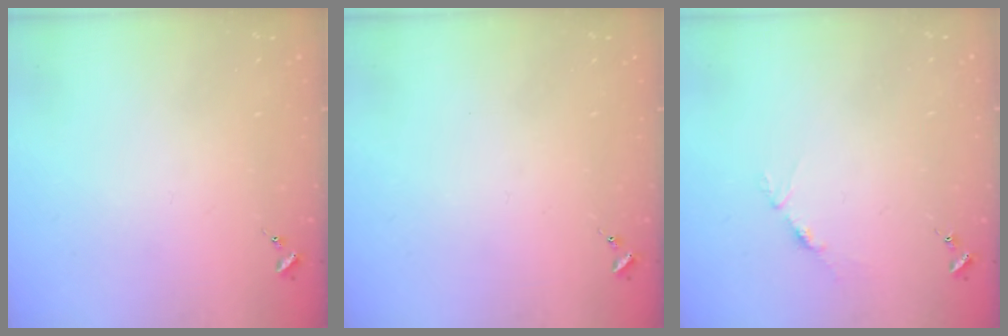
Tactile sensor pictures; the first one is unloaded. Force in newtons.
{"total": 0.0}
{"total": 4.0, "press": 3.9, "slide": 0.5}